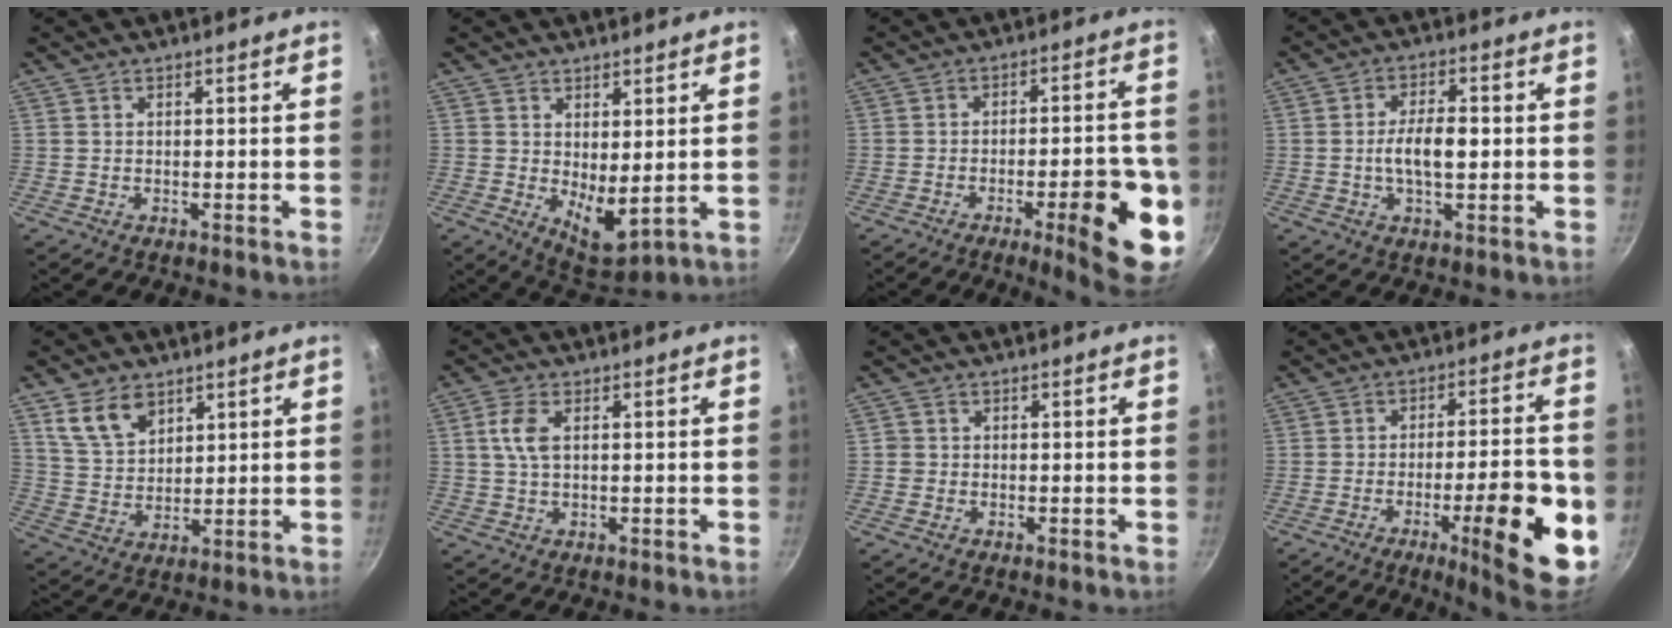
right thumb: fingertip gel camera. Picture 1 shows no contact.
{"total": 7.4, "force": [1.3, 3.4, 6.4], "torque": [-0.083, -0.029, 0.035]}
{"total": 15.9, "force": [-5.3, 4.7, 14.2], "torque": [-0.150, 0.019, -0.070]}
{"total": 7.4, "force": [-0.3, 3.4, 6.5], "torque": [-0.108, 0.013, -0.010]}
{"total": 8.6, "force": [4.8, 5.5, 4.6], "torque": [-0.062, -0.020, 0.100]}
{"total": 4.7, "force": [1.0, 2.5, 3.9], "torque": [-0.083, 0.006, 0.019]}
{"total": 1.3, "force": [-0.2, 1.2, 0.3], "torque": [-0.001, 0.003, -0.005]}
{"total": 18.5, "force": [-5.9, 4.6, 16.9], "torque": [-0.209, 0.021, -0.081]}